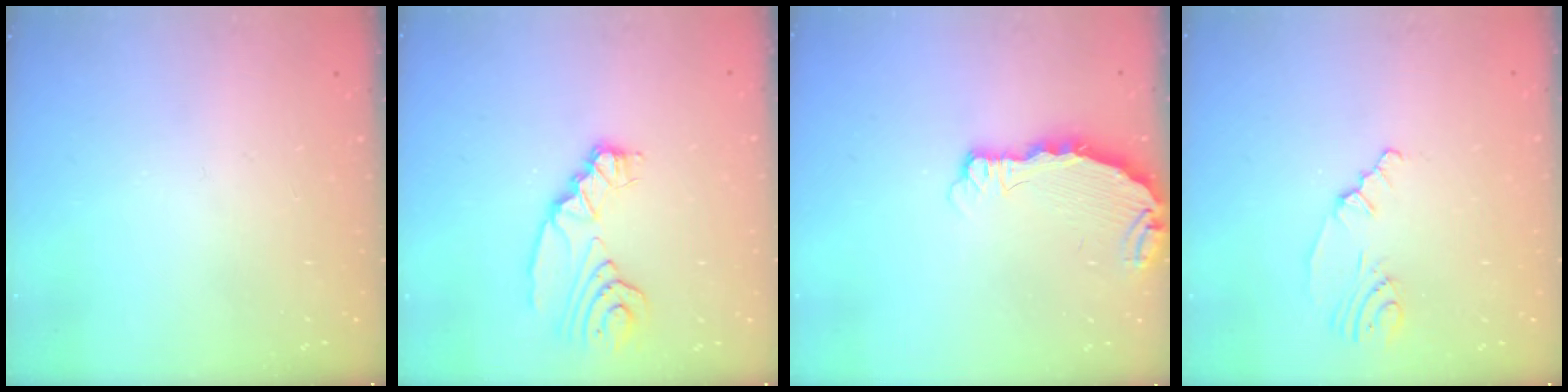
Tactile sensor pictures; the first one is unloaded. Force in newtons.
{"total": 8.7, "press": 8.6, "slide": 0.9}
{"total": 4.2, "press": 4.2, "slide": 0.1}
{"total": 2.2, "press": 1.9, "slide": 1.0}